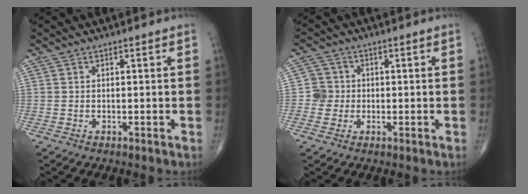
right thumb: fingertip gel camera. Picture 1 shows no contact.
{"total": 3.7, "force": [-0.2, 3.6, 0.1], "torque": [0.026, 0.010, -0.012]}